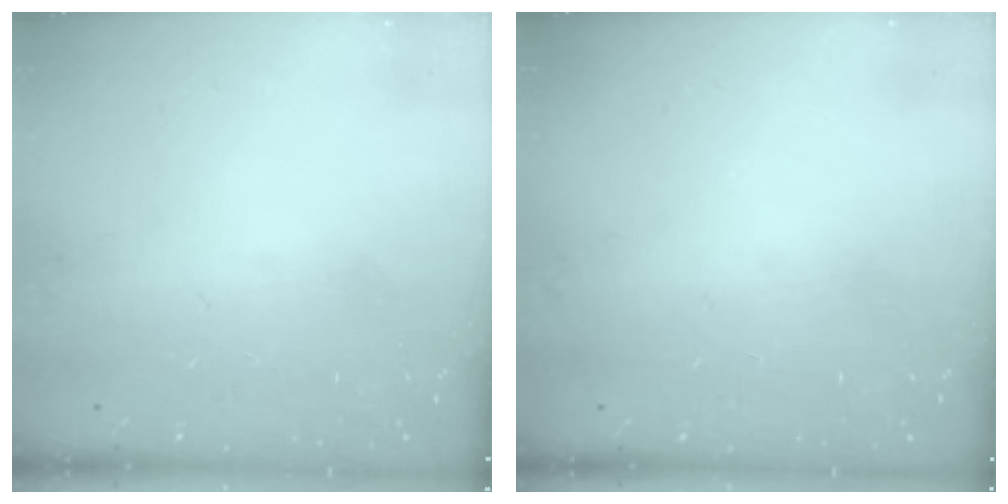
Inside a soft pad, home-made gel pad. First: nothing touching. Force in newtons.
{"total": 0.0}